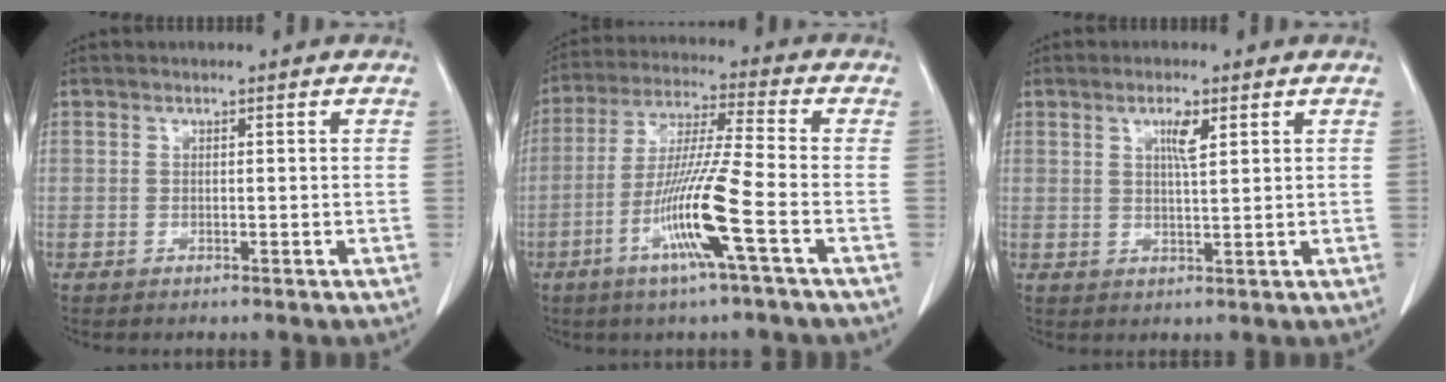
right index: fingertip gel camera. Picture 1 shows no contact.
{"total": 12.3, "force": [-4.7, -1.1, 11.3], "torque": [-0.224, -0.013, -0.094]}
{"total": 3.1, "force": [1.5, 0.4, 2.8], "torque": [-0.050, -0.002, 0.025]}